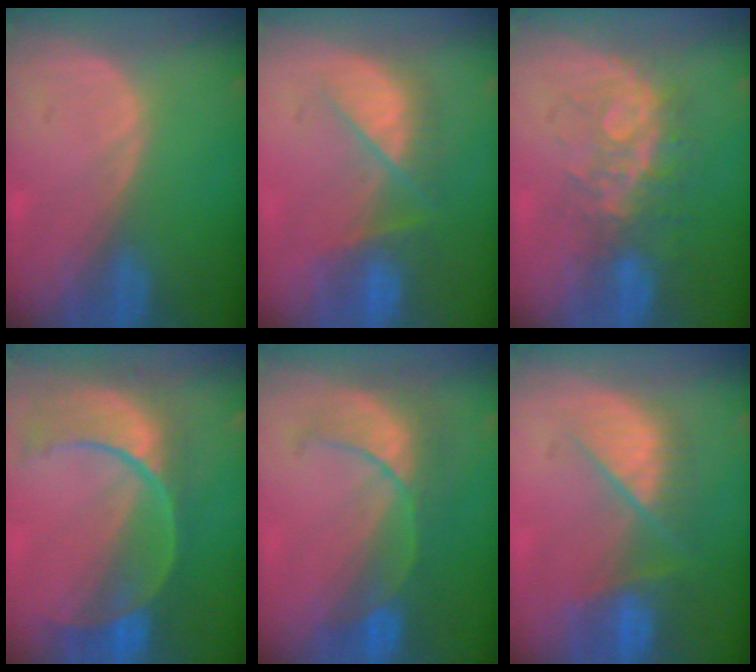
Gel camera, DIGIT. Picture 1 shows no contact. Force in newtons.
{"total": 7.4, "press": 7.1, "slide": 2.1}
{"total": 7.7, "press": 7.1, "slide": 3.1}
{"total": 11.1, "press": 9.4, "slide": 5.9}
{"total": 8.1, "press": 7.9, "slide": 2.0}
{"total": 9.4, "press": 7.9, "slide": 5.0}